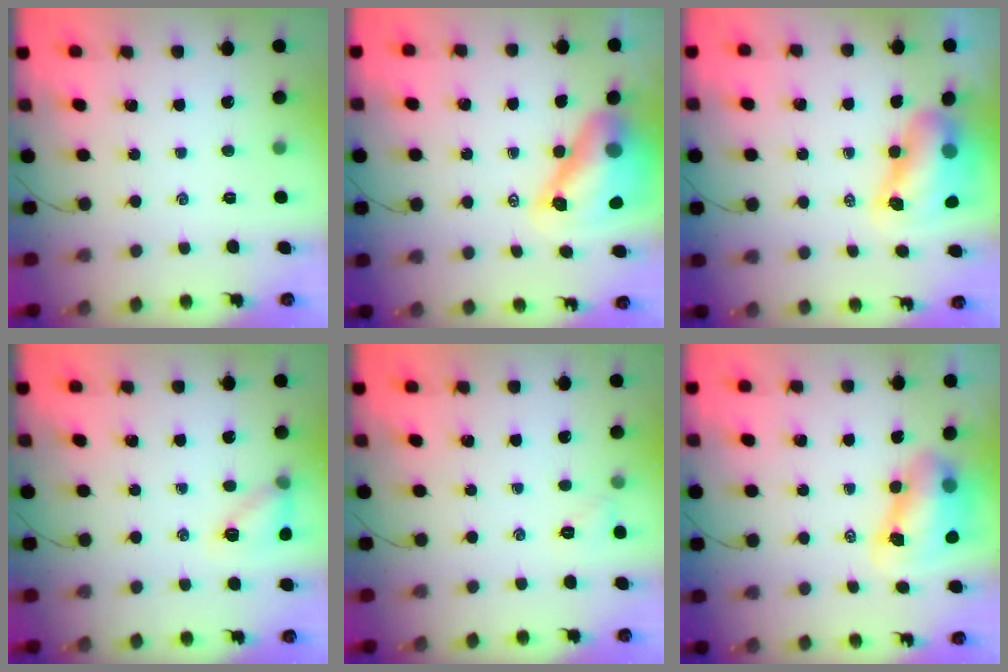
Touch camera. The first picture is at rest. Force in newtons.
{"total": 13.0, "press": 12.3, "slide": 4.3}
{"total": 9.7, "press": 9.4, "slide": 2.6}
{"total": 10.5, "press": 10.3, "slide": 2.0}
{"total": 3.8, "press": 3.6, "slide": 1.2}
{"total": 8.7, "press": 8.6, "slide": 1.7}